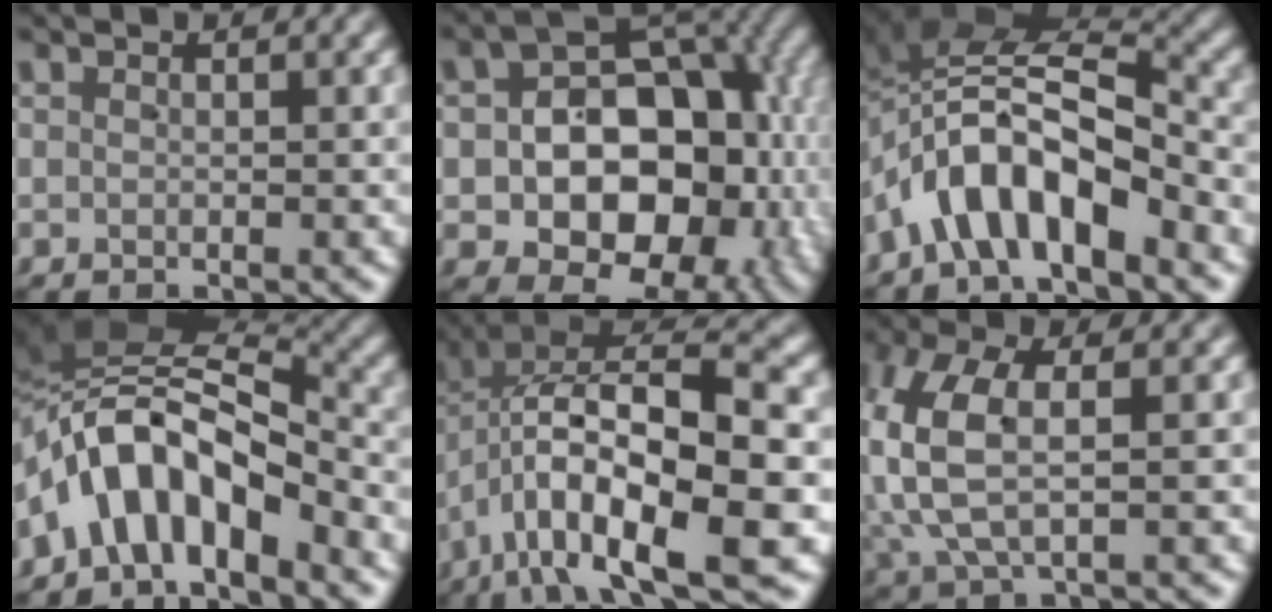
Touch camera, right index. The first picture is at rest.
{"total": 15.2, "force": [-1.2, 10.7, 10.7], "torque": [-0.182, -0.047, -0.002]}
{"total": 9.7, "force": [-1.0, 5.9, 7.6], "torque": [-0.150, 0.006, -0.026]}
{"total": 12.6, "force": [0.0, 8.8, 9.1], "torque": [-0.193, 0.006, -0.016]}
{"total": 12.5, "force": [-3.0, 6.4, 10.3], "torque": [-0.193, -0.034, -0.034]}
{"total": 7.5, "force": [0.9, 4.9, 5.7], "torque": [-0.151, -0.006, 0.021]}